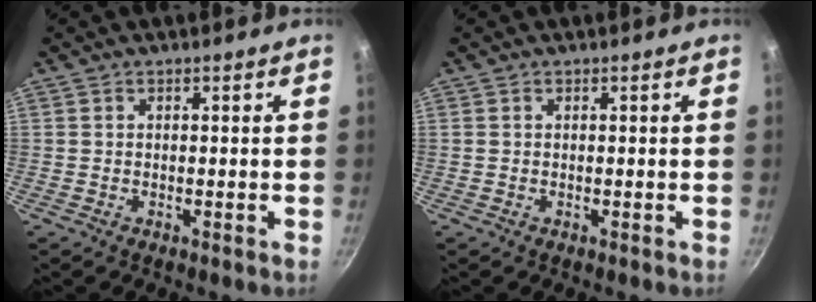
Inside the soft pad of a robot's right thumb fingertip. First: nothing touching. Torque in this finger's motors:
{"motor_torque": [-0.36, 0.09, -0.28, 0.18, 0.03]}